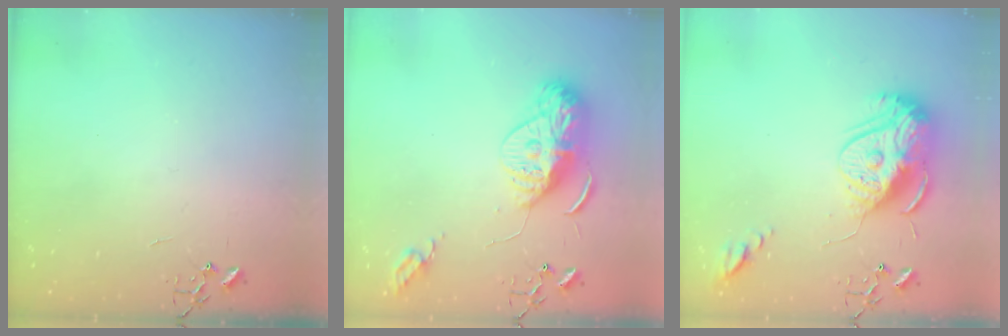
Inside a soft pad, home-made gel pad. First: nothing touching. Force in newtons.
{"total": 13.3, "press": 13.3, "slide": 1.2}
{"total": 17.1, "press": 17.1, "slide": 1.7}